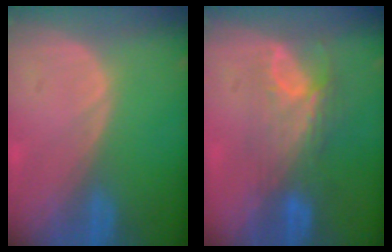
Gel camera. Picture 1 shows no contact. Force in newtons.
{"total": 7.8, "press": 6.8, "slide": 3.9}